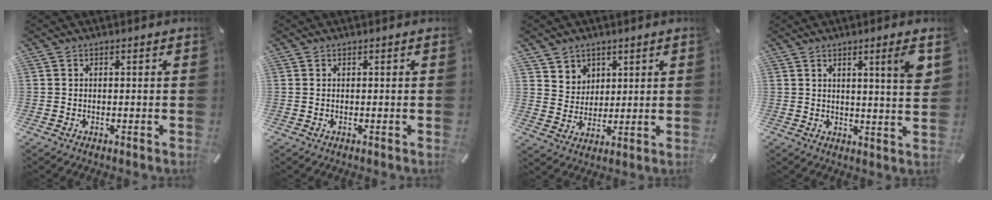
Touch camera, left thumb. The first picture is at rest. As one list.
[{"total": 0.0}, {"total": 6.7, "force": [4.0, 5.4, -0.3], "torque": [-0.008, -0.025, 0.076]}, {"total": 6.9, "force": [3.5, -0.1, 5.9], "torque": [-0.095, -0.018, 0.051]}]